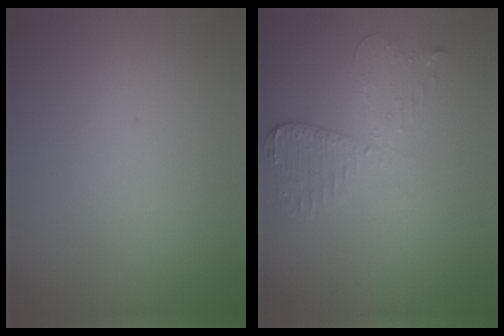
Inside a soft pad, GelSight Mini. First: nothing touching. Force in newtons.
{"total": 2.6, "press": 2.3, "slide": 1.3}